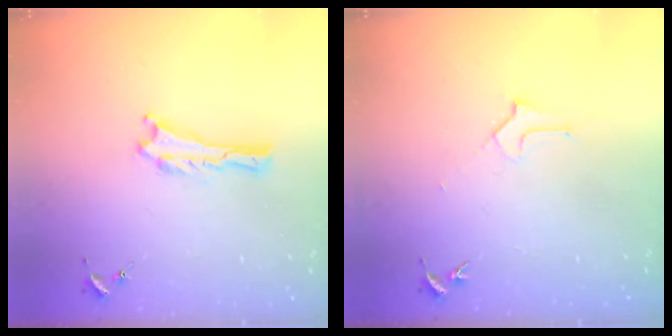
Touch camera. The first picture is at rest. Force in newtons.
{"total": 1.6, "press": 1.6, "slide": 0.1}